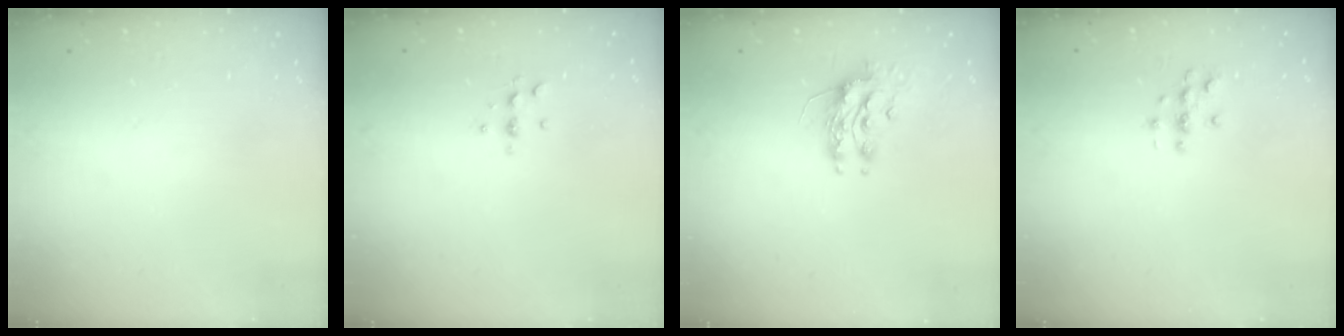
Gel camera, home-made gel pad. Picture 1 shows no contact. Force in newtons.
{"total": 3.8, "press": 3.7, "slide": 0.4}
{"total": 8.5, "press": 8.5, "slide": 0.6}
{"total": 2.9, "press": 2.9, "slide": 0.3}